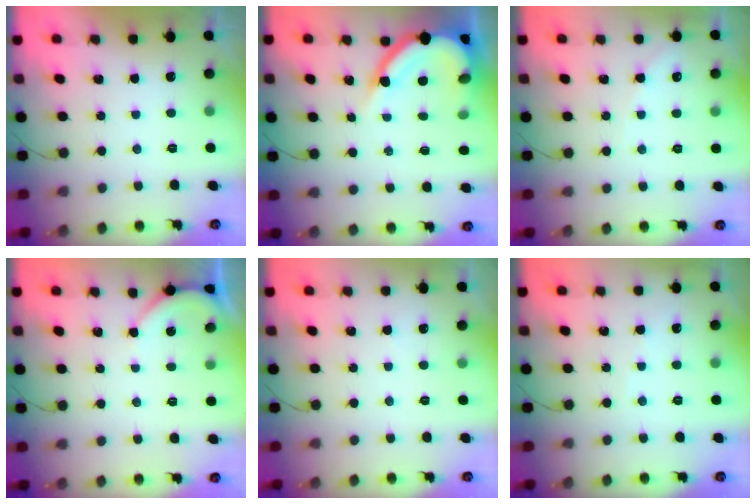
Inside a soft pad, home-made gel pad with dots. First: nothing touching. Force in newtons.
{"total": 11.6, "press": 11.6, "slide": 1.0}
{"total": 4.3, "press": 4.2, "slide": 0.6}
{"total": 3.2, "press": 3.1, "slide": 0.3}
{"total": 1.1, "press": 1.1, "slide": 0.2}
{"total": 1.4, "press": 1.4, "slide": 0.2}